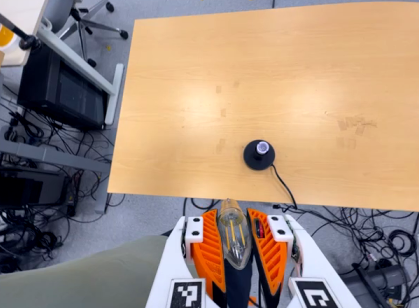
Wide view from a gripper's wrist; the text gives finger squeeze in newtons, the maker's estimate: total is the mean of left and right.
{"total": 19.8, "left": 20.9, "right": 18.6}